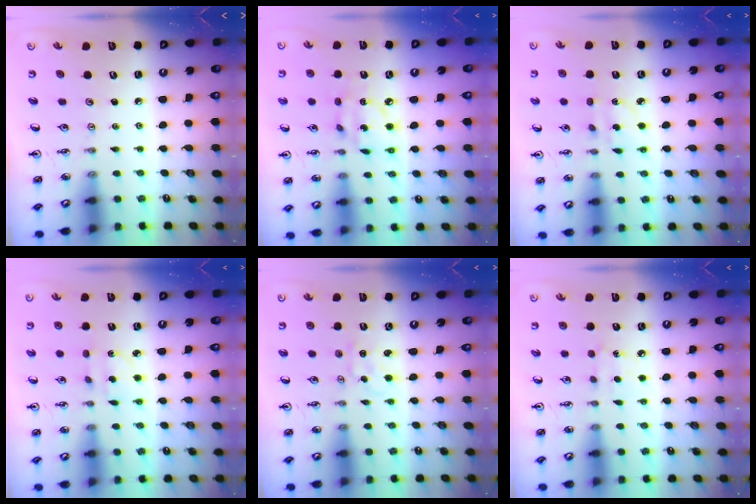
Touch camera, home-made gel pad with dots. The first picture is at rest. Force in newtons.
{"total": 8.6, "press": 8.5, "slide": 0.4}
{"total": 3.6, "press": 3.5, "slide": 0.7}
{"total": 2.4, "press": 2.2, "slide": 0.8}
{"total": 0.8, "press": 0.7, "slide": 0.2}
{"total": 6.5, "press": 6.5, "slide": 0.8}